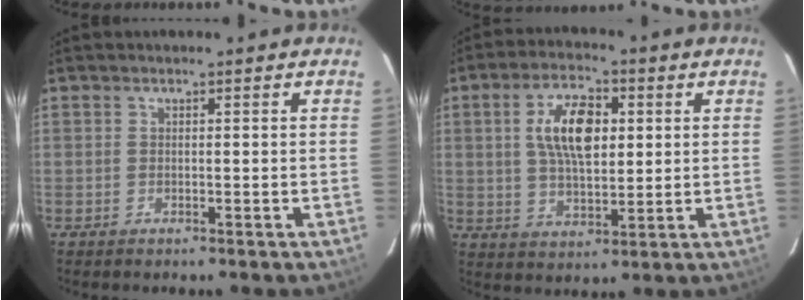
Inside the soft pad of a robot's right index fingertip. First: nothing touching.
{"total": 10.9, "force": [2.4, 5.3, 9.2], "torque": [-0.170, 0.013, 0.045]}